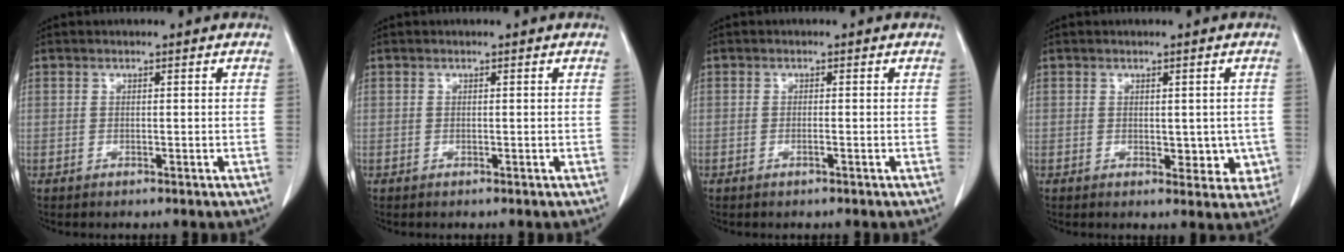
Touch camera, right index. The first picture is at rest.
{"total": 0.0}
{"total": 0.7, "force": [-0.3, 0.0, 0.6], "torque": [-0.013, 0.000, -0.004]}
{"total": 4.6, "force": [-0.4, 2.8, 3.7], "torque": [-0.023, -0.003, 0.002]}